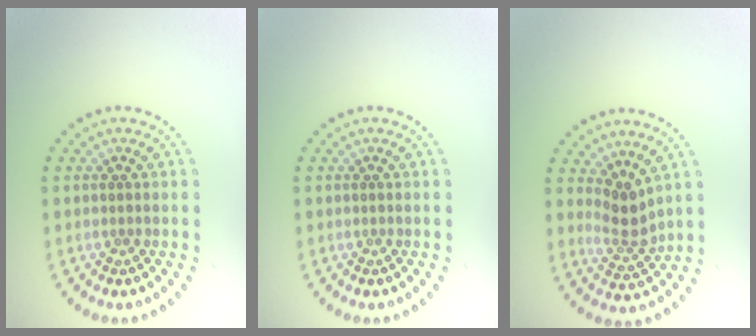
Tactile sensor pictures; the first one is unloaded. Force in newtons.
{"total": 0.0}
{"total": 2.5, "press": 1.8, "slide": 1.8}